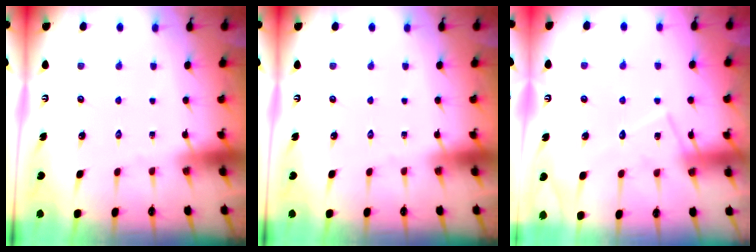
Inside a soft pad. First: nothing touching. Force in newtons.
{"total": 0.0}
{"total": 11.1, "press": 11.1, "slide": 0.6}